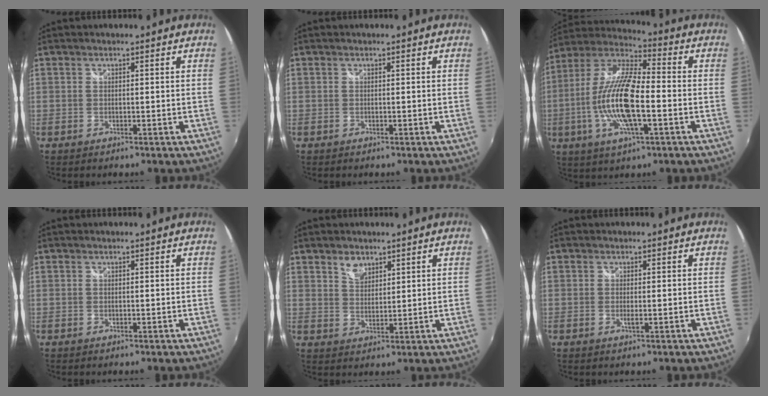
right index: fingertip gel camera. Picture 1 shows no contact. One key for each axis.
{"total": 0.0}
{"total": 17.2, "fx": -3.6, "fy": 4.8, "fz": 16.1, "tx": -0.319, "ty": -0.005, "tz": -0.077}
{"total": 0.0}
{"total": 3.6, "fx": 2.5, "fy": 2.1, "fz": 1.5, "tx": -0.020, "ty": 0.003, "tz": 0.045}
{"total": 1.0, "fx": -0.1, "fy": -0.1, "fz": 0.9, "tx": -0.019, "ty": -0.002, "tz": -0.004}